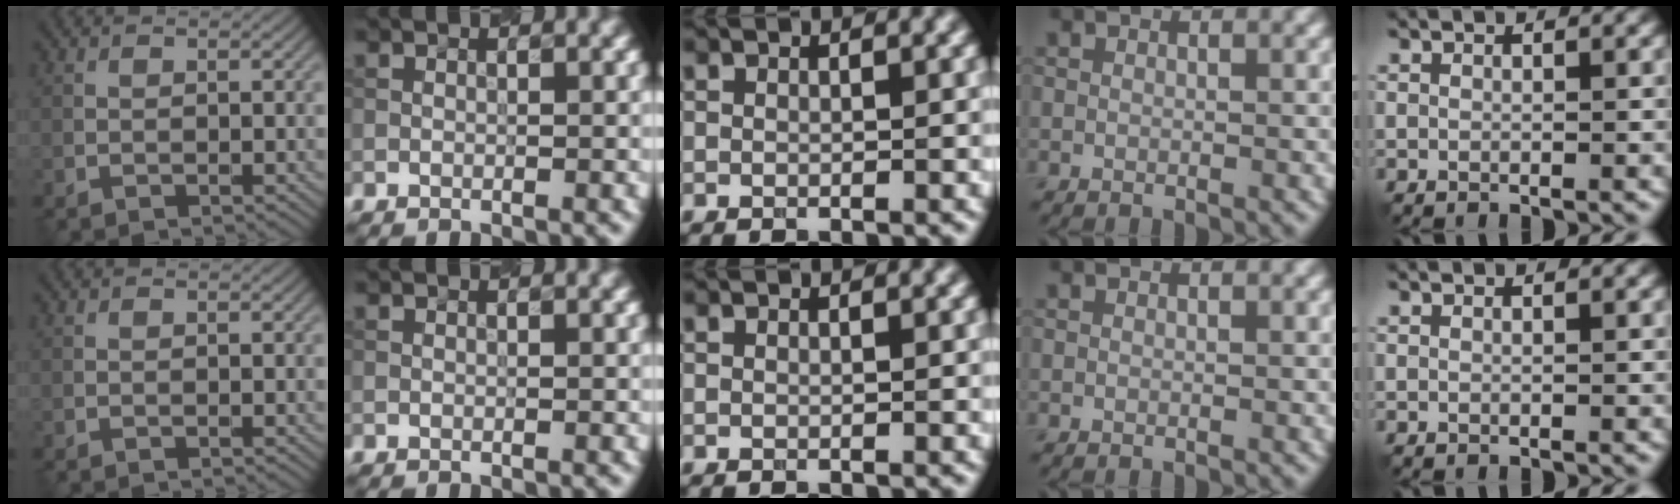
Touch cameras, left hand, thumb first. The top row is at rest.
{}